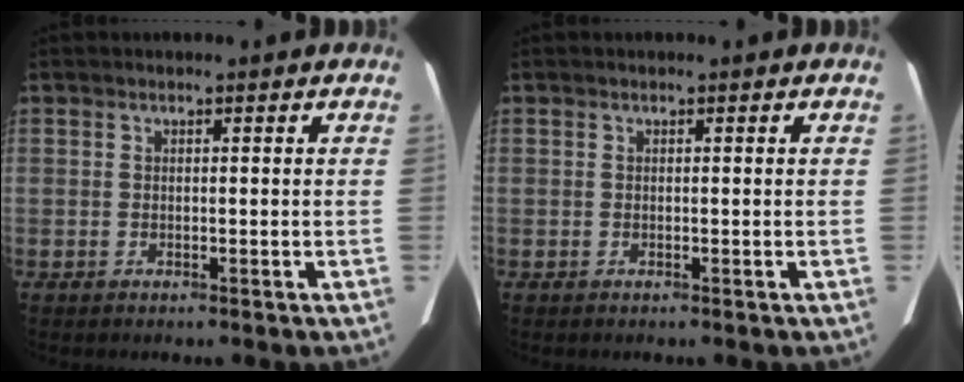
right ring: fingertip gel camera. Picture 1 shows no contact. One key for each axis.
{"total": 0.0}